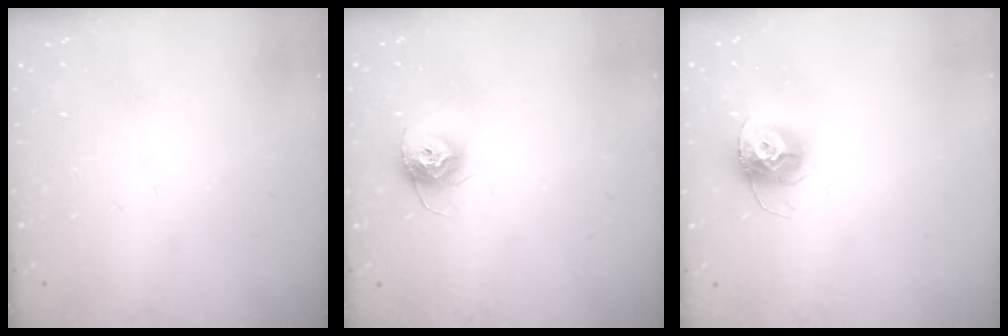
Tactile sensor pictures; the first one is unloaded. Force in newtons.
{"total": 10.3, "press": 10.3, "slide": 0.4}
{"total": 11.8, "press": 11.8, "slide": 0.9}